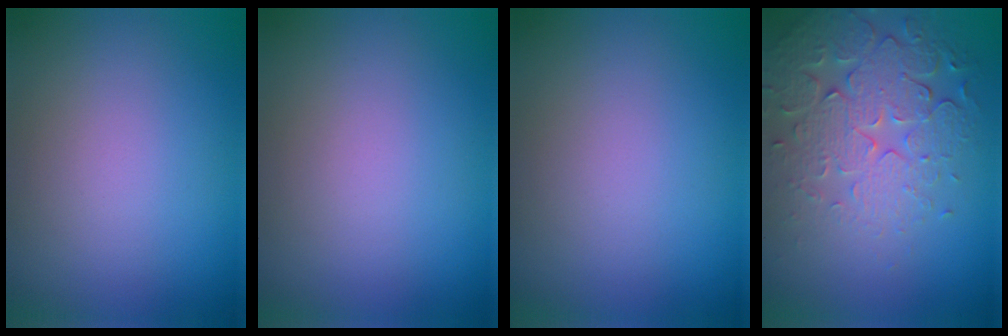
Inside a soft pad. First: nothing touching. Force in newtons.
{"total": 0.0}
{"total": 0.0}
{"total": 6.4, "press": 4.9, "slide": 4.1}